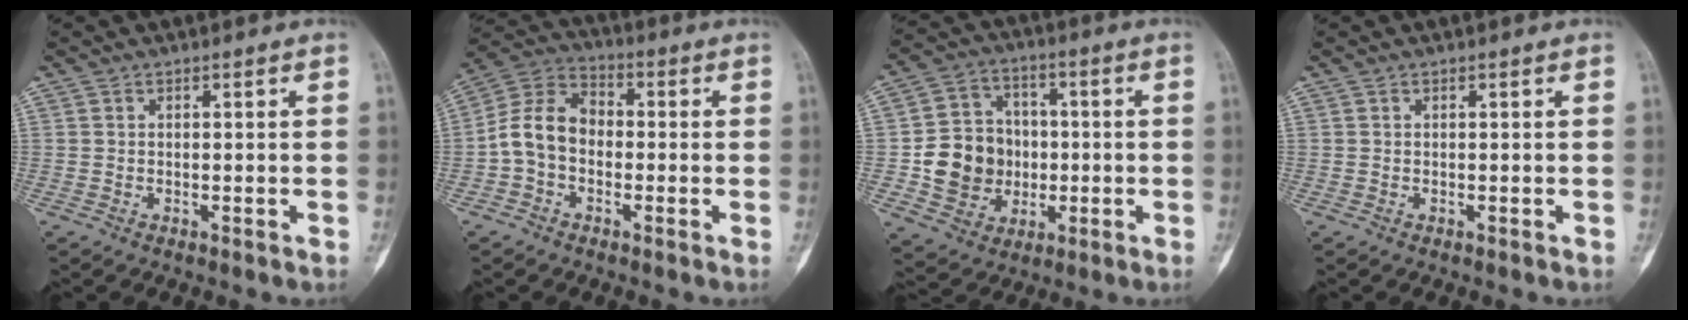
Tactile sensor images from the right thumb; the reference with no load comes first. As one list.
[{"total": 9.7, "force": [-1.6, 7.1, 6.4], "torque": [-0.109, 0.036, -0.044]}, {"total": 13.3, "force": [-1.4, 11.8, 6.0], "torque": [-0.064, 0.019, -0.020]}, {"total": 0.0}]